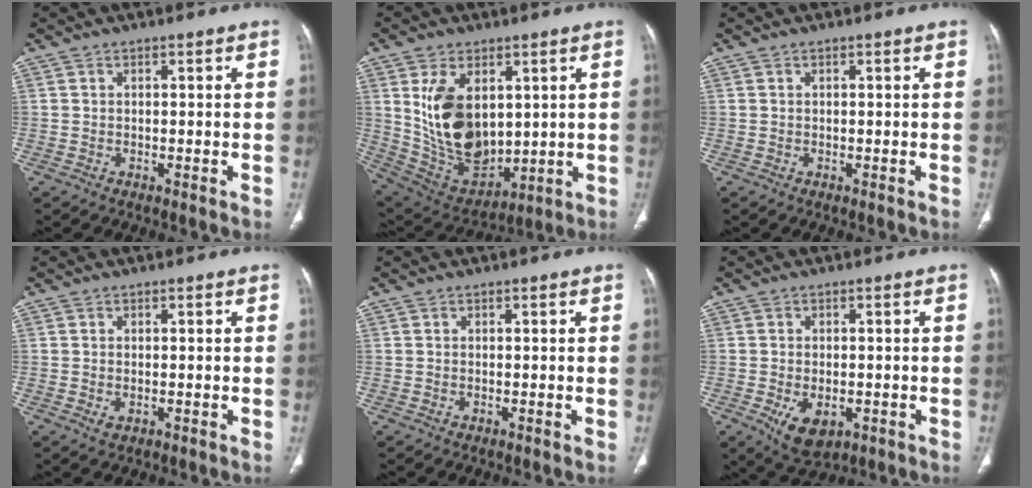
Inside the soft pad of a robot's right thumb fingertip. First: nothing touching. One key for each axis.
{"total": 16.7, "fx": 3.5, "fy": 10.2, "fz": 12.8, "tx": -0.202, "ty": -0.019, "tz": 0.094}
{"total": 0.0}
{"total": 1.6, "fx": -0.4, "fy": 0.9, "fz": 1.2, "tx": -0.026, "ty": 0.000, "tz": -0.002}
{"total": 0.0}
{"total": 7.1, "fx": -2.4, "fy": 4.2, "fz": 5.2, "tx": -0.077, "ty": 0.000, "tz": -0.025}